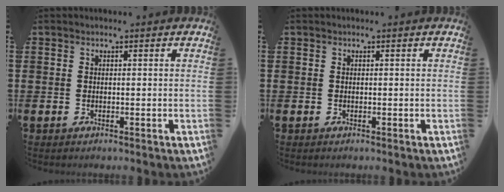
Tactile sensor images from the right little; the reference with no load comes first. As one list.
[{"total": 0.0}]